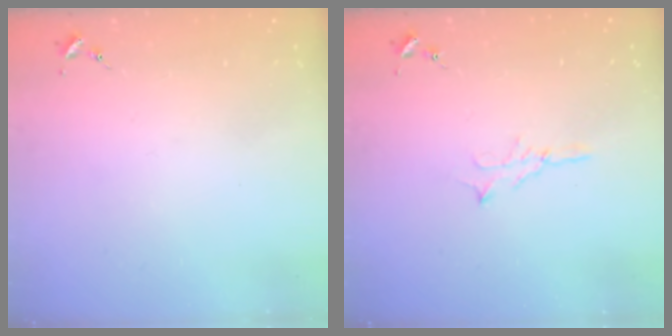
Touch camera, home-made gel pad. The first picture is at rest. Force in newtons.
{"total": 4.7, "press": 4.7, "slide": 0.5}